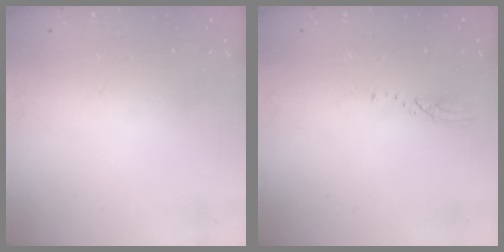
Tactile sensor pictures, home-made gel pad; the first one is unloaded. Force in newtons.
{"total": 3.3, "press": 3.3, "slide": 0.3}